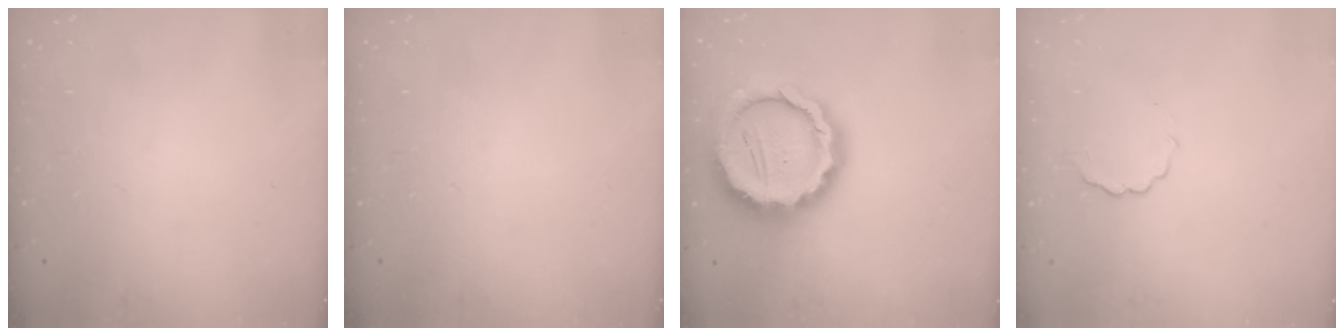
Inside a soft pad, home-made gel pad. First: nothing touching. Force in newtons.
{"total": 0.0}
{"total": 18.9, "press": 18.5, "slide": 3.7}
{"total": 3.3, "press": 3.2, "slide": 0.7}